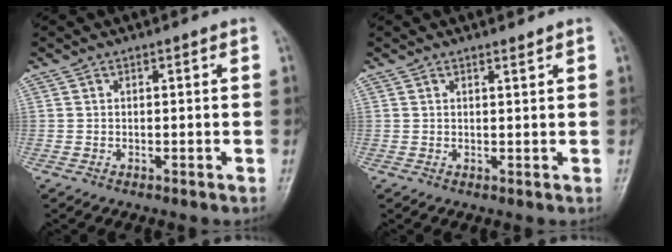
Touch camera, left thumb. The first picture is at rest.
{"total": 0.9, "force": [0.8, 0.1, 0.4], "torque": [-0.007, -0.007, 0.013]}